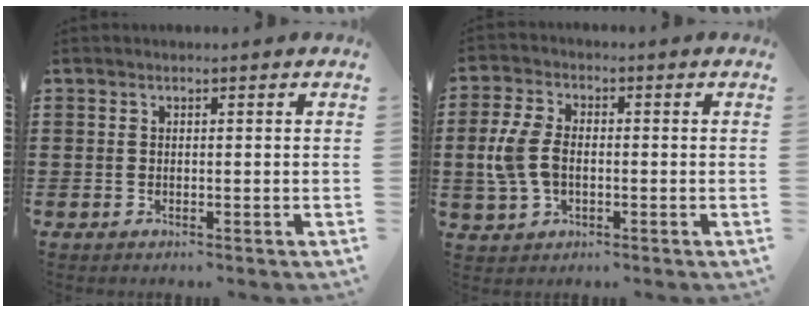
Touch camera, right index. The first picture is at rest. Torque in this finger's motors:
{"motor_torque": [1.59, -0.13, 0.86, 0.12]}